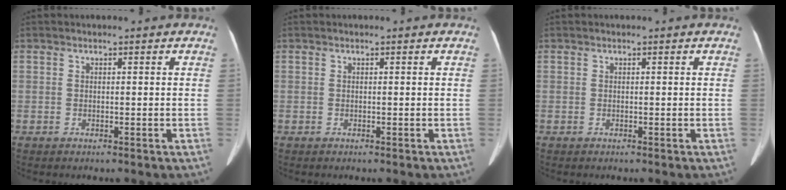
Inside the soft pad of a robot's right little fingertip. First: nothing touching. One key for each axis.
{"total": 0.0}
{"total": 0.0}